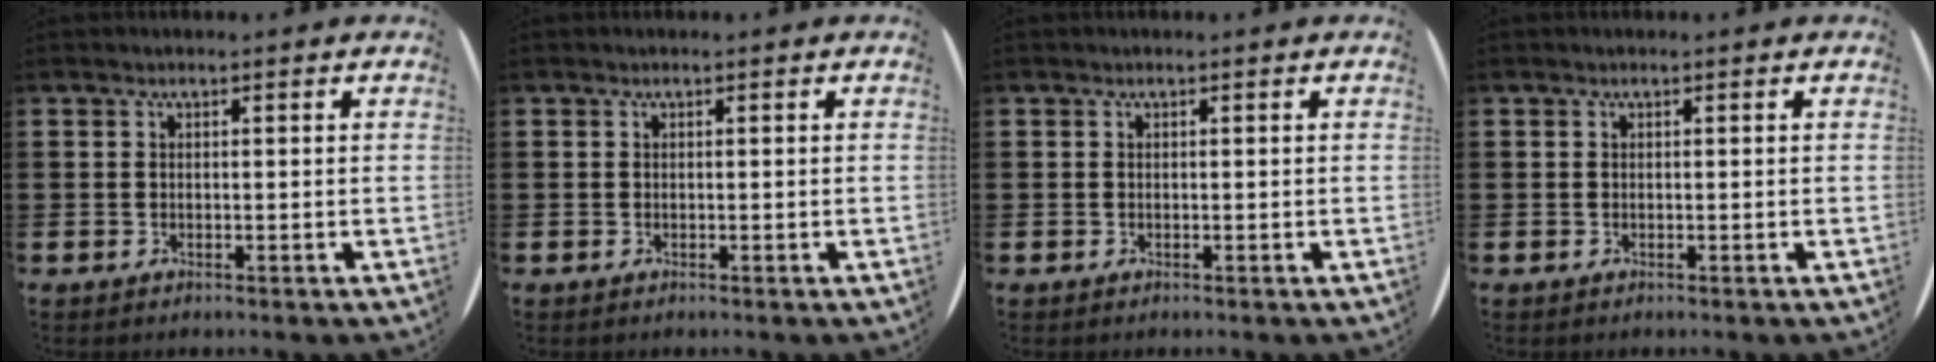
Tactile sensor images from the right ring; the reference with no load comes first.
{"total": 0.0}
{"total": 0.0}
{"total": 0.0}